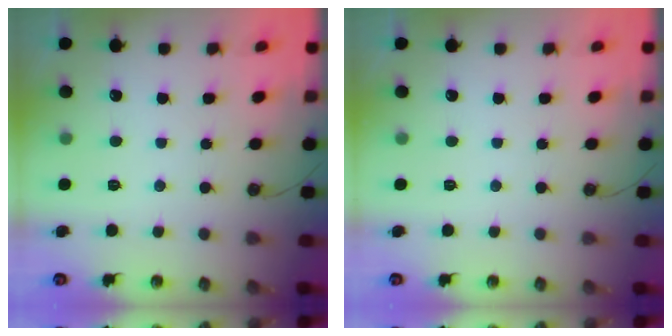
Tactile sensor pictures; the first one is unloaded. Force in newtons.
{"total": 0.0}